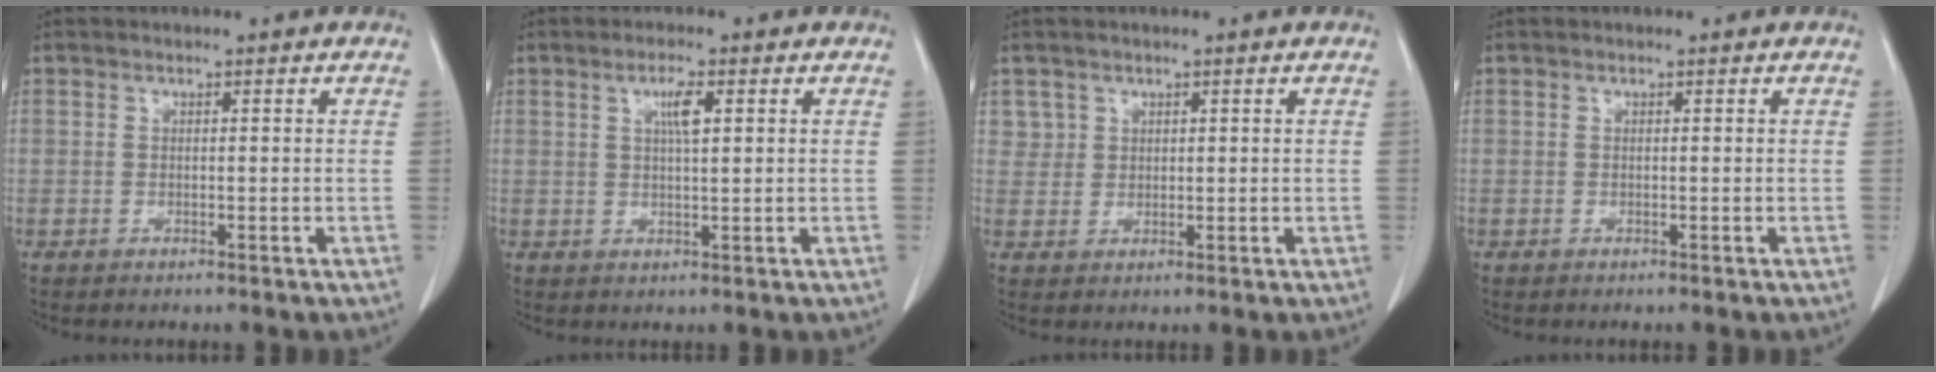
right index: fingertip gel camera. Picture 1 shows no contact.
{"total": 3.1, "force": [1.1, 0.4, 2.9], "torque": [-0.053, 0.001, 0.020]}
{"total": 2.3, "force": [1.3, 1.9, -0.2], "torque": [0.019, 0.003, 0.016]}
{"total": 0.0}